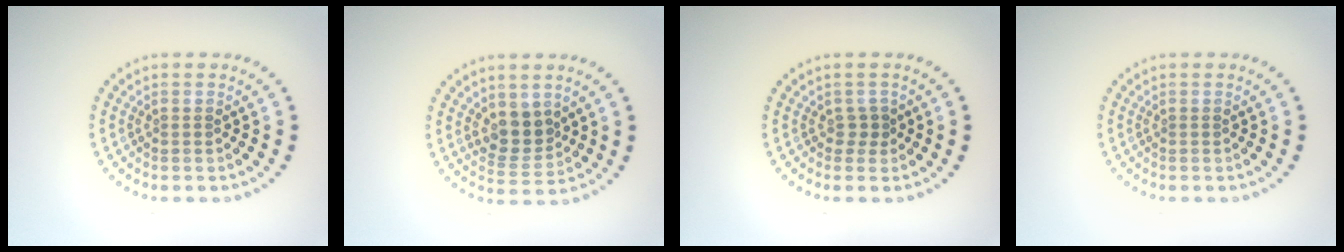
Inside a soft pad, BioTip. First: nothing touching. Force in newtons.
{"total": 3.0, "press": 2.6, "slide": 1.5}
{"total": 1.0, "press": 0.8, "slide": 0.5}
{"total": 0.0}